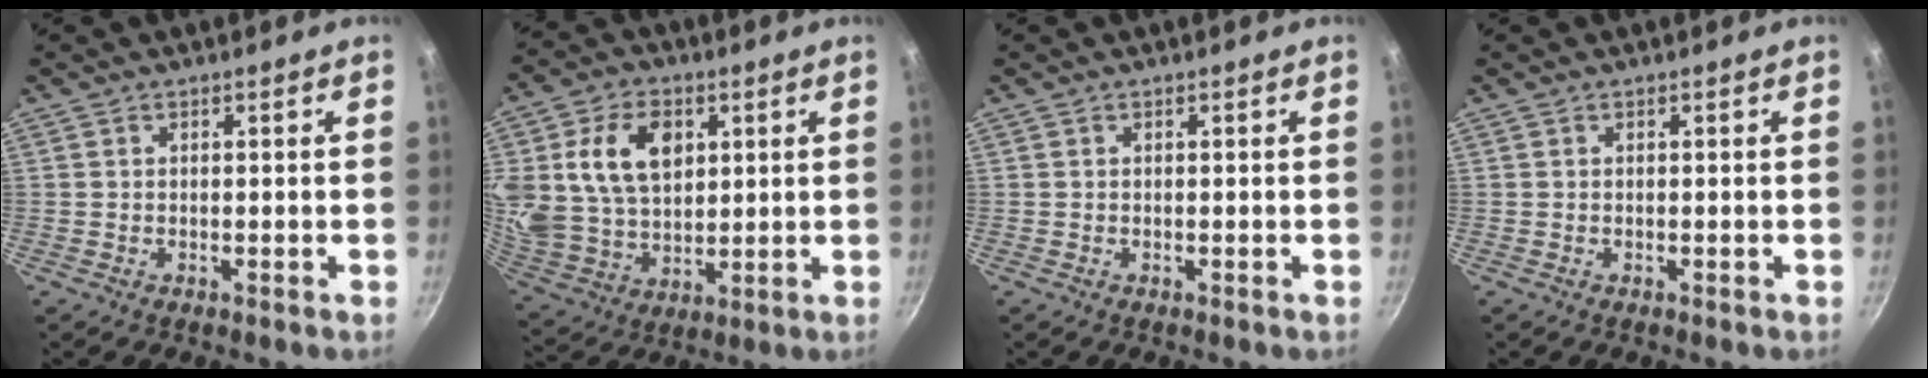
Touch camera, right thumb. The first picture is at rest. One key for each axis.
{"total": 17.7, "fx": 5.0, "fy": 12.5, "fz": 11.5, "tx": -0.206, "ty": -0.011, "tz": 0.101}
{"total": 0.0}
{"total": 0.0}